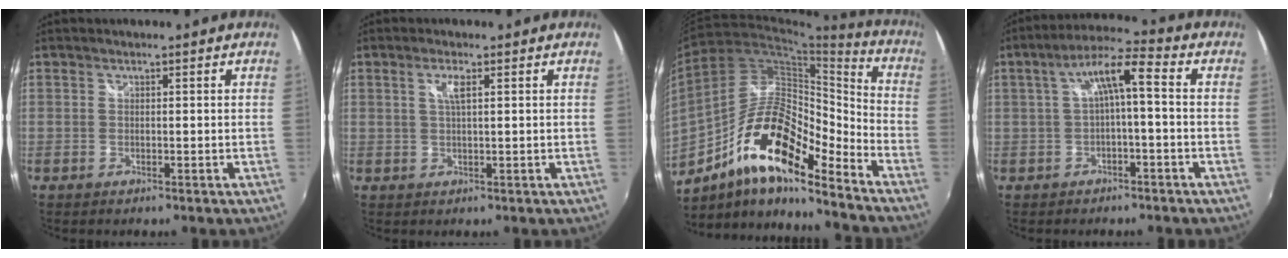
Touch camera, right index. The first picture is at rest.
{"total": 2.5, "force": [0.9, 0.3, 2.3], "torque": [-0.044, 0.002, 0.016]}
{"total": 18.8, "force": [-11.6, 5.2, 13.9], "torque": [-0.246, 0.004, -0.219]}
{"total": 6.9, "force": [-0.4, 1.2, 6.8], "torque": [-0.141, 0.020, -0.001]}